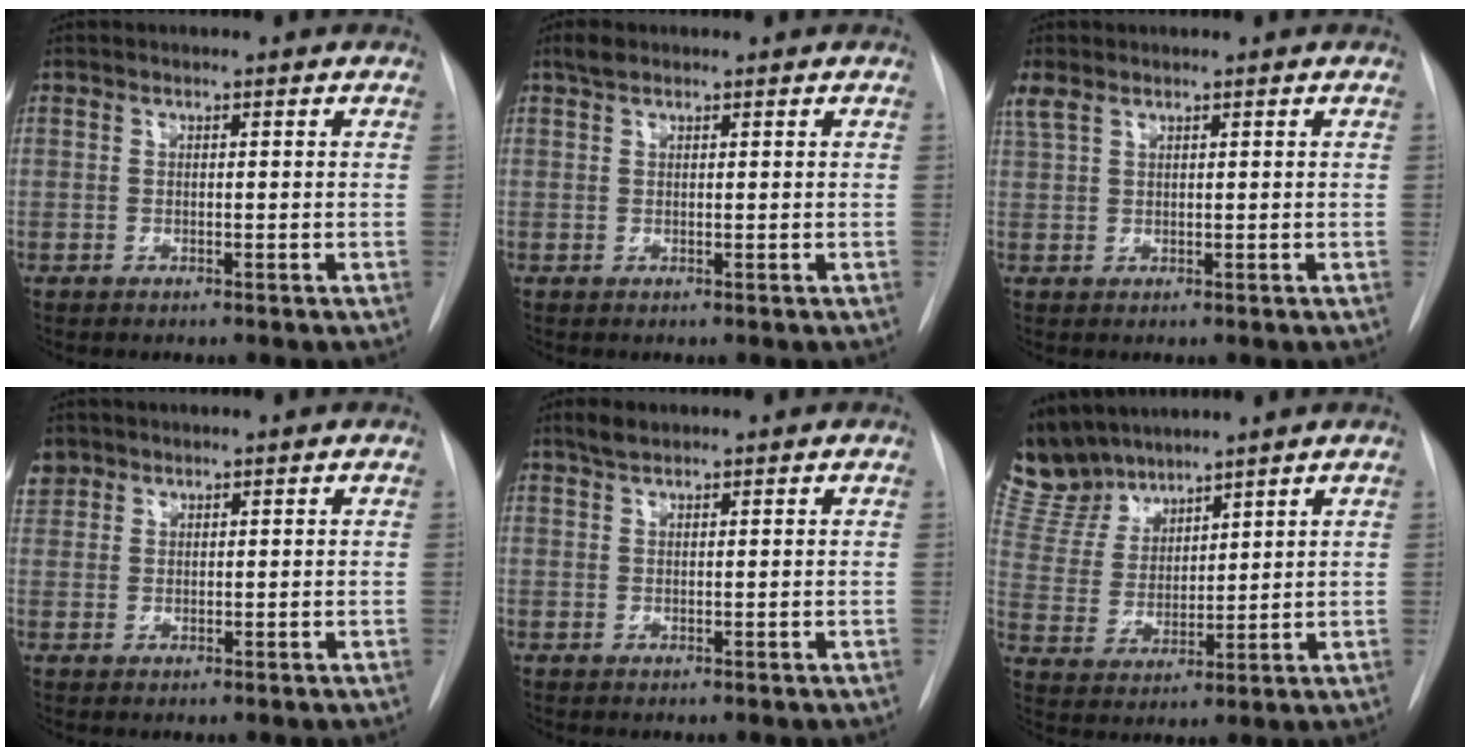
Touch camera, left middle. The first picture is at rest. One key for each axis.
{"total": 1.5, "fx": 1.2, "fy": 0.7, "fz": 0.7, "tx": -0.015, "ty": 0.010, "tz": 0.022}
{"total": 2.4, "fx": 1.8, "fy": 1.0, "fz": 1.3, "tx": -0.043, "ty": 0.022, "tz": 0.047}
{"total": 3.5, "fx": 2.5, "fy": 2.4, "fz": 0.3, "tx": -0.004, "ty": 0.014, "tz": 0.050}
{"total": 2.1, "fx": 1.7, "fy": 0.7, "fz": 0.9, "tx": -0.021, "ty": 0.007, "tz": 0.033}
{"total": 9.7, "fx": 9.0, "fy": 3.2, "fz": 1.6, "tx": -0.049, "ty": 0.009, "tz": 0.195}